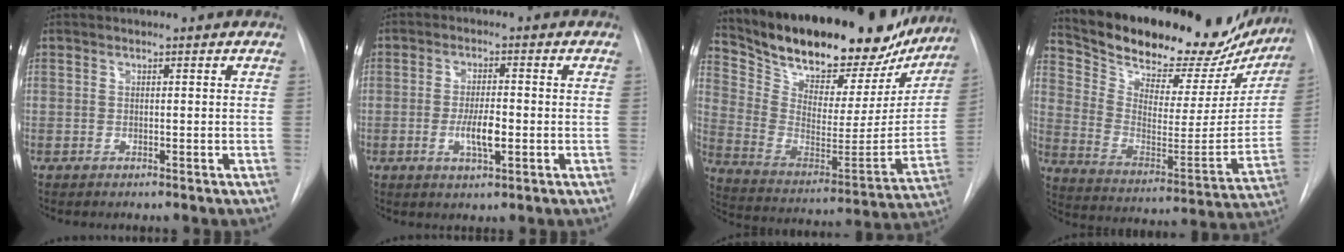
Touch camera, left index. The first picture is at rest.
{"total": 4.9, "force": [-1.2, 1.2, 4.6], "torque": [-0.086, -0.004, -0.019]}
{"total": 29.7, "force": [25.1, 9.6, 12.7], "torque": [-0.219, -0.037, 0.356]}
{"total": 28.2, "force": [24.6, 9.1, 10.3], "torque": [-0.175, -0.039, 0.342]}